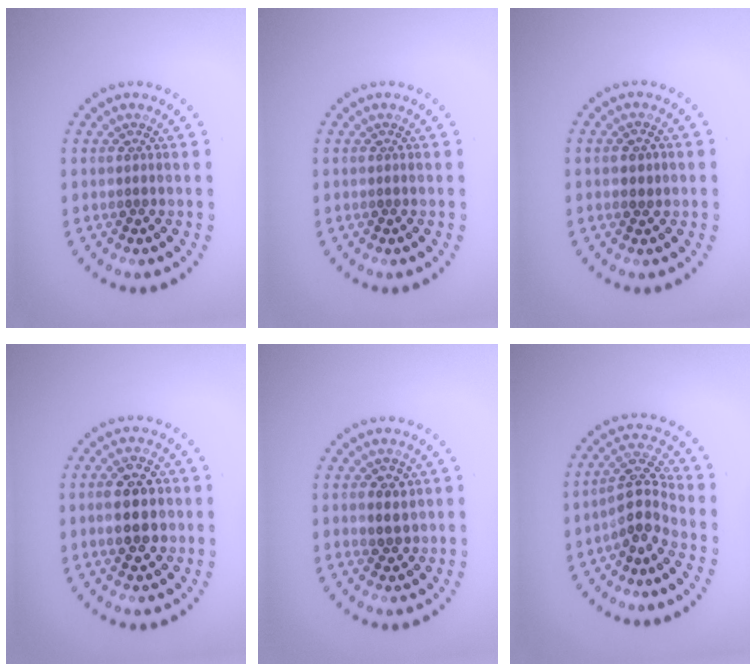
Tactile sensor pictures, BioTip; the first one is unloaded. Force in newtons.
{"total": 0.0}
{"total": 0.9, "press": 0.9, "slide": 0.2}
{"total": 5.2, "press": 5.2, "slide": 0.2}
{"total": 2.3, "press": 2.2, "slide": 0.5}
{"total": 3.6, "press": 3.0, "slide": 2.0}